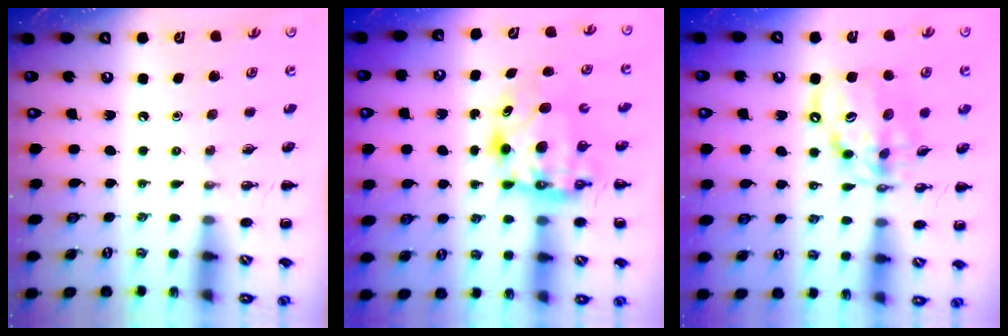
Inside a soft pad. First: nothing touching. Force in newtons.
{"total": 6.4, "press": 6.2, "slide": 1.5}
{"total": 11.7, "press": 11.1, "slide": 3.7}